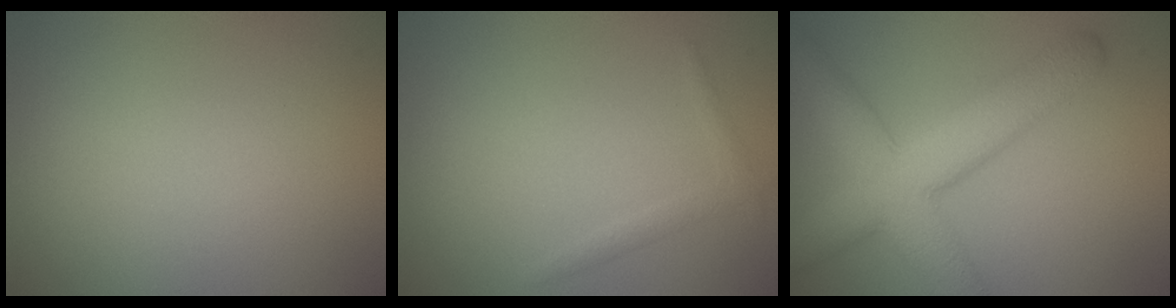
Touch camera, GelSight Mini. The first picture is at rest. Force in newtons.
{"total": 1.0, "press": 1.0, "slide": 0.0}
{"total": 7.2, "press": 7.2, "slide": 0.3}